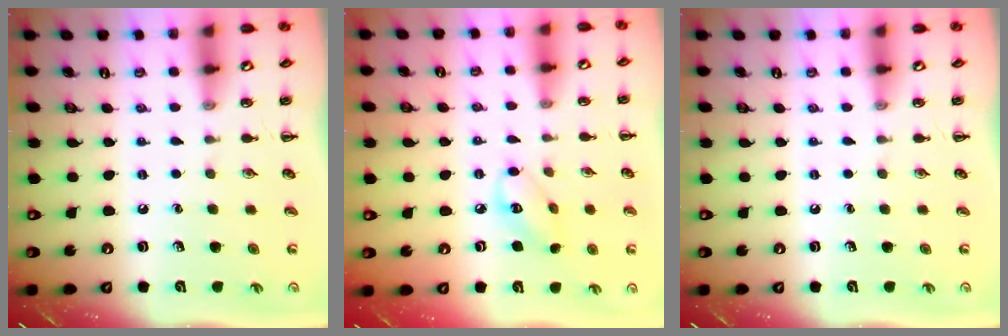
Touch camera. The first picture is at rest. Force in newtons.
{"total": 5.8, "press": 5.7, "slide": 0.7}
{"total": 0.0}